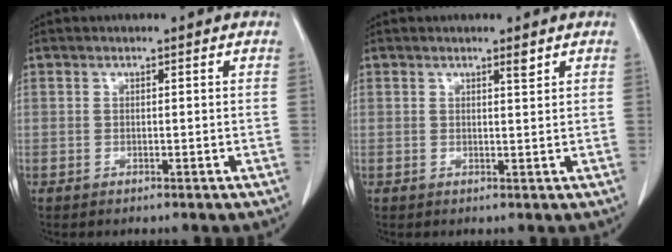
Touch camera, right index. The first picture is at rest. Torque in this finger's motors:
{"motor_torque": [0.03, 0.01, 0.00, 0.00]}